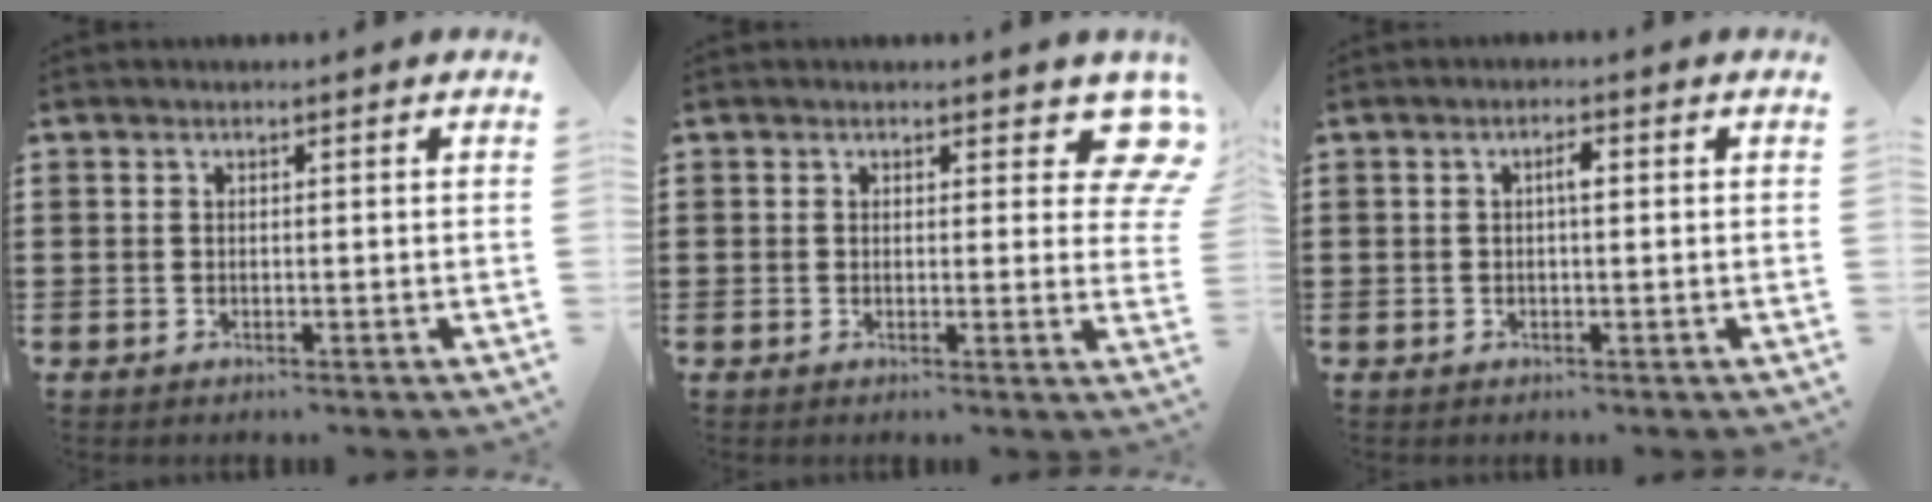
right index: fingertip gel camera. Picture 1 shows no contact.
{"total": 4.7, "force": [2.7, 2.2, 3.1], "torque": [-0.023, -0.011, 0.039]}
{"total": 1.9, "force": [0.1, 0.5, 1.8], "torque": [-0.035, 0.003, 0.000]}